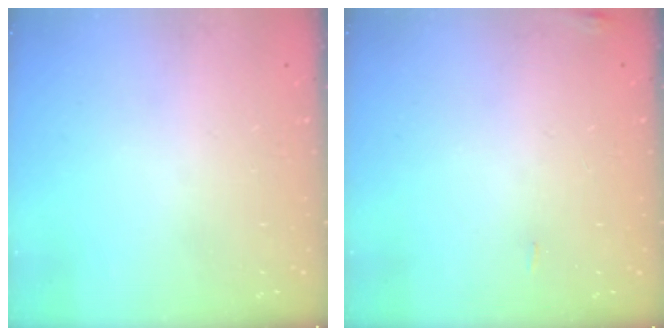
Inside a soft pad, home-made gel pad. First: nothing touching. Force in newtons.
{"total": 4.4, "press": 4.3, "slide": 1.0}